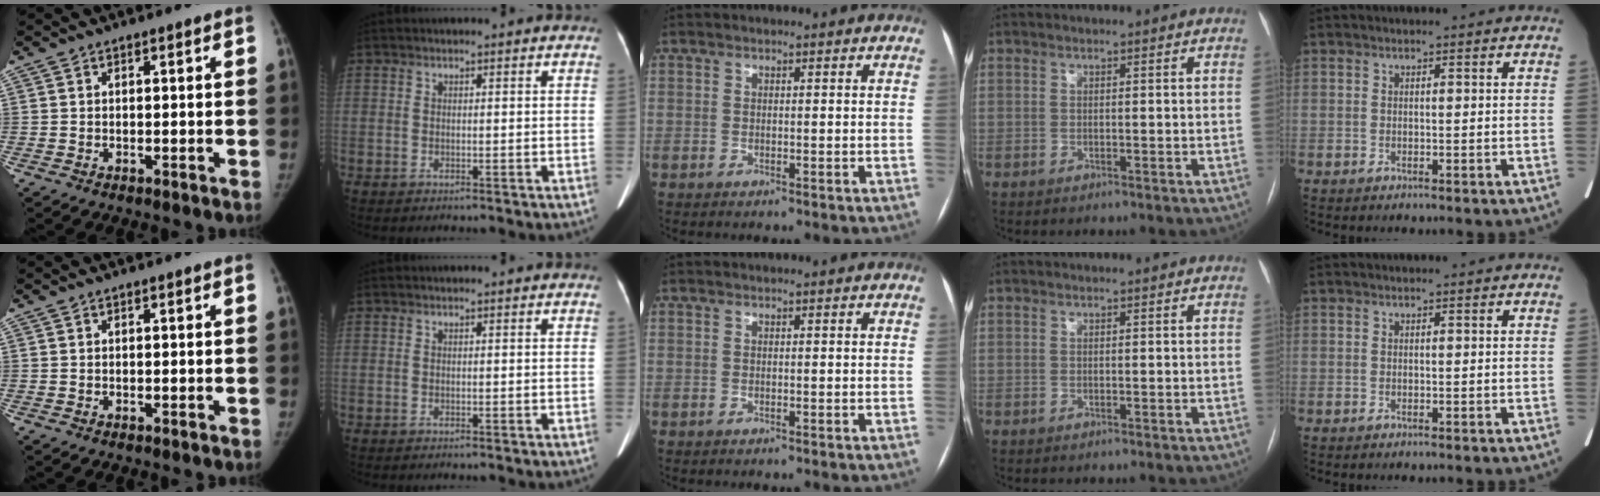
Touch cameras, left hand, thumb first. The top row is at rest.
{}